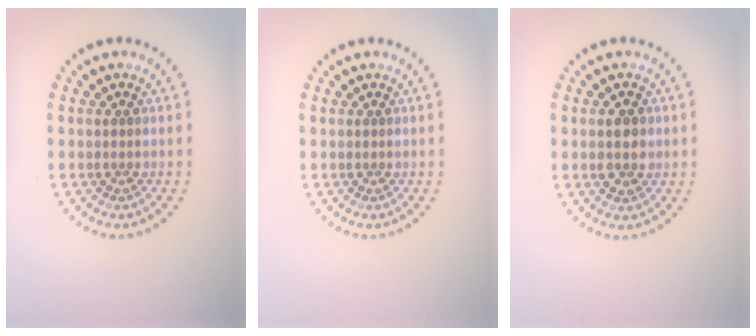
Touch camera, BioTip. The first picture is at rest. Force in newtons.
{"total": 0.0}
{"total": 2.2, "press": 2.2, "slide": 0.2}